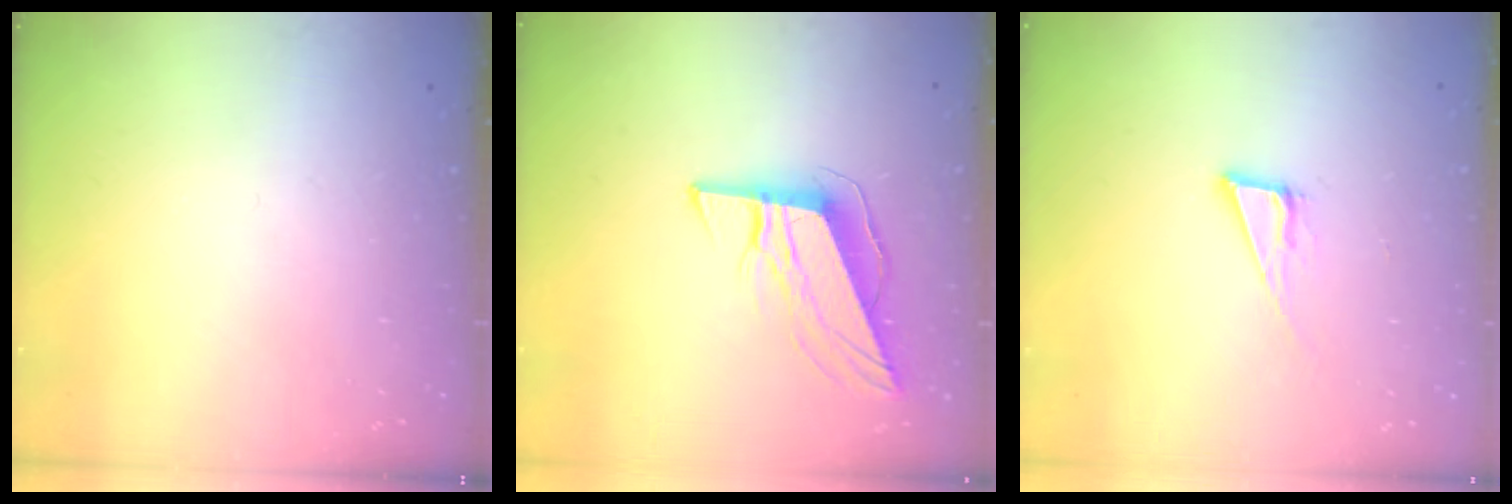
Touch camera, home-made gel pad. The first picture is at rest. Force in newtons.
{"total": 10.7, "press": 10.3, "slide": 2.6}
{"total": 6.8, "press": 6.4, "slide": 2.4}